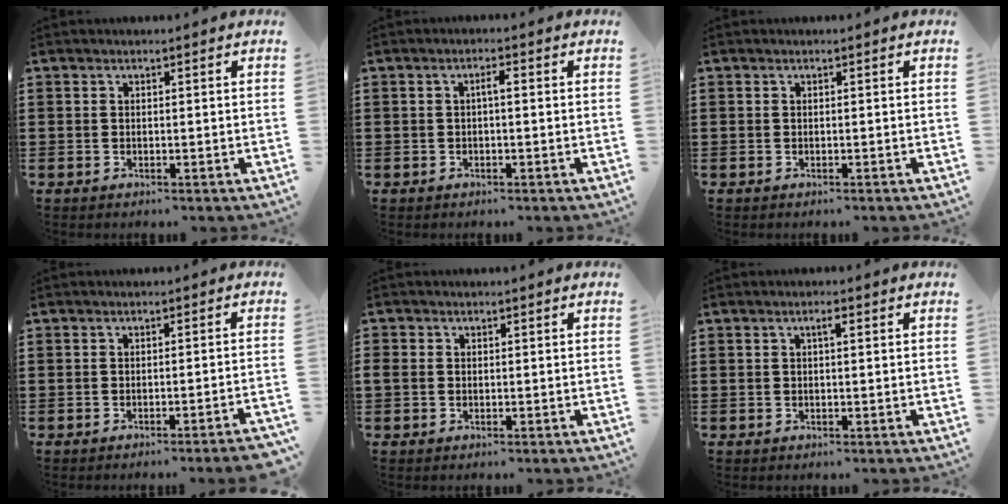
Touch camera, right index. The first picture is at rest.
{"total": 1.5, "force": [-0.1, 0.3, 1.5], "torque": [-0.029, 0.004, -0.004]}
{"total": 0.0}
{"total": 1.9, "force": [-1.5, -0.3, 1.1], "torque": [-0.019, 0.000, -0.029]}
{"total": 1.0, "force": [-0.1, 0.9, 0.4], "torque": [-0.010, 0.006, -0.004]}
{"total": 1.2, "force": [0.3, 0.2, 1.2], "torque": [-0.023, 0.004, 0.004]}